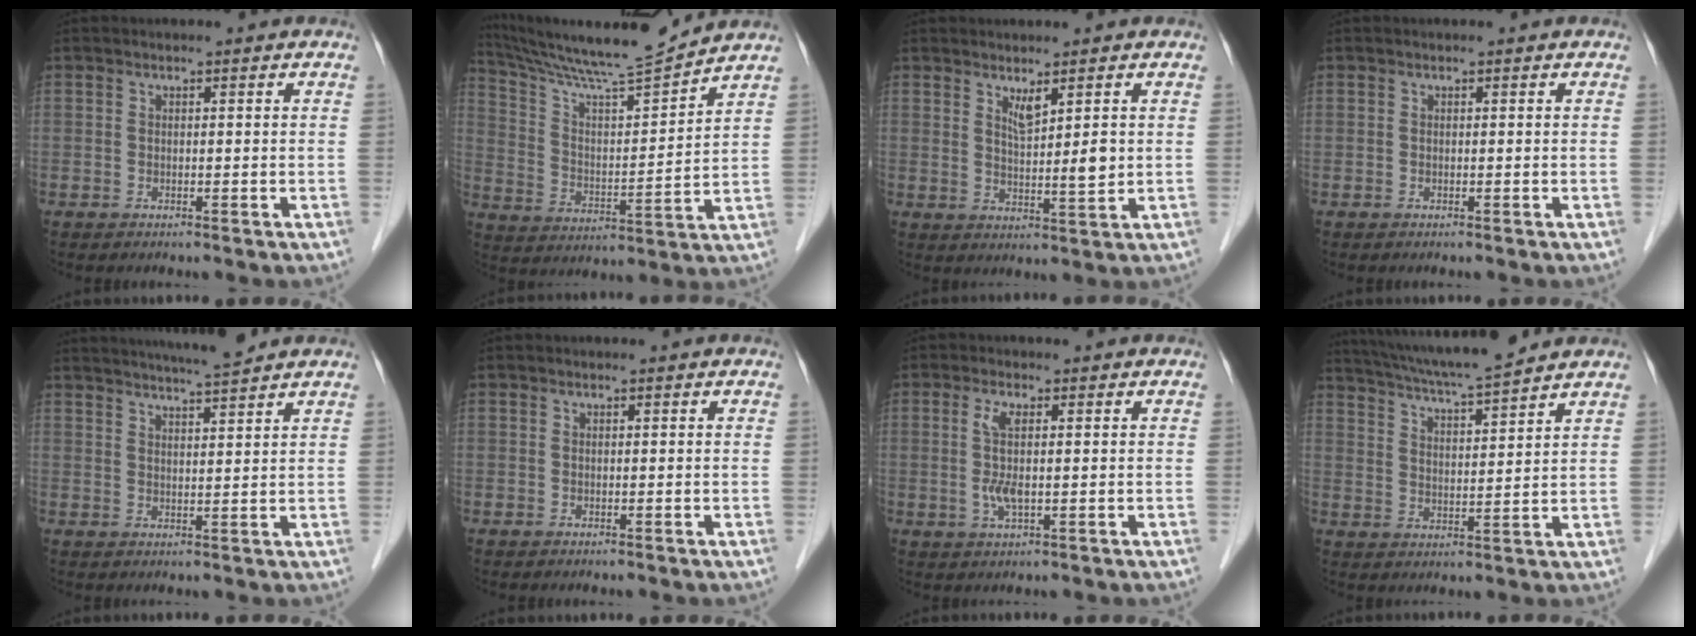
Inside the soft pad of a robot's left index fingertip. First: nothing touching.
{"total": 14.2, "force": [13.3, -1.2, 4.9], "torque": [-0.098, -0.006, 0.229]}
{"total": 4.1, "force": [1.6, 0.5, 3.8], "torque": [-0.062, -0.011, 0.030]}
{"total": 0.0}
{"total": 7.7, "force": [6.9, -0.6, 3.2], "torque": [-0.059, 0.010, 0.101]}
{"total": 0.0}
{"total": 3.9, "force": [0.1, 0.8, 3.8], "torque": [-0.085, -0.002, 0.002]}
{"total": 13.3, "force": [11.9, 0.1, 5.9], "torque": [-0.110, 0.018, 0.190]}